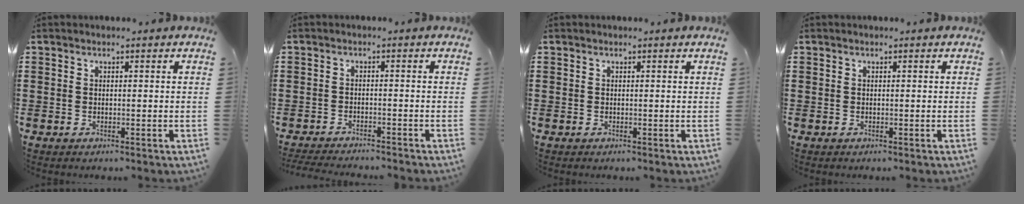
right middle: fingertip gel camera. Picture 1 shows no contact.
{"total": 2.5, "force": [-2.5, 0.0, 0.3], "torque": [-0.006, 0.000, -0.051]}
{"total": 0.0}
{"total": 0.0}